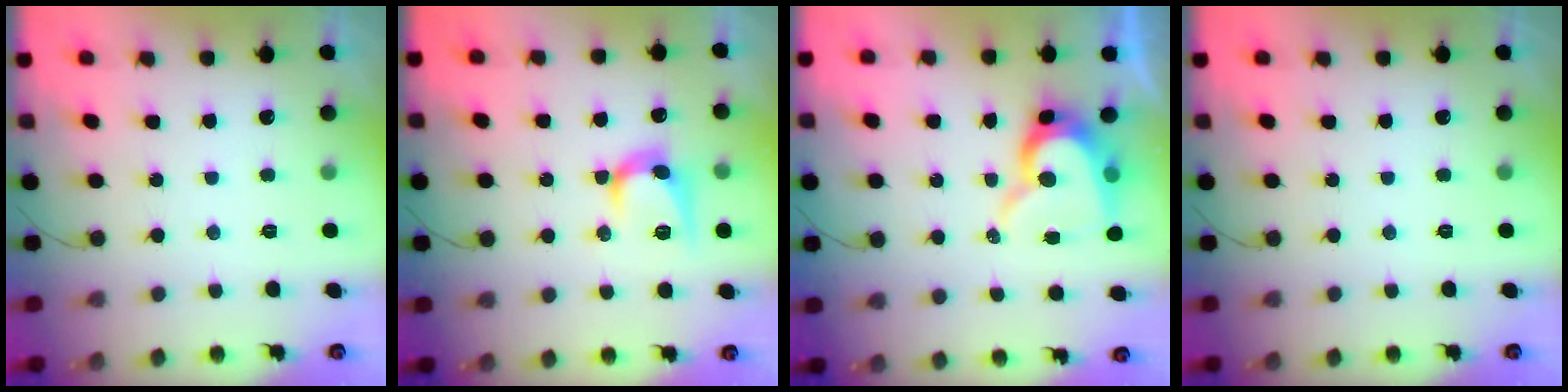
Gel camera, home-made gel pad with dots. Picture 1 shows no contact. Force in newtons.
{"total": 10.3, "press": 10.3, "slide": 0.7}
{"total": 12.8, "press": 12.7, "slide": 1.2}
{"total": 0.0}